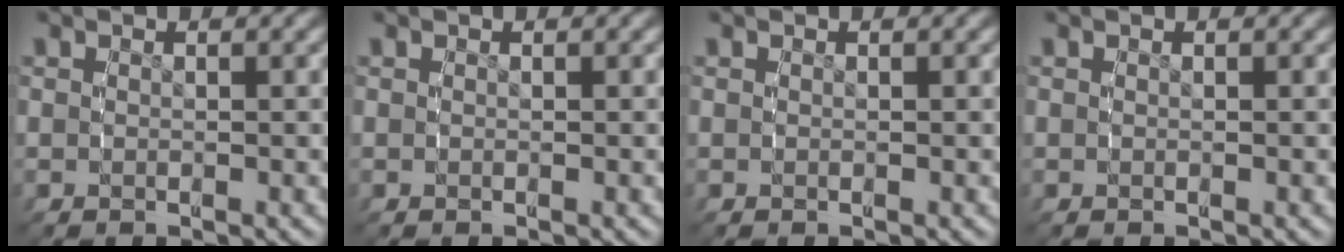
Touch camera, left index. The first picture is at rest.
{"total": 0.0}
{"total": 0.0}
{"total": 0.0}